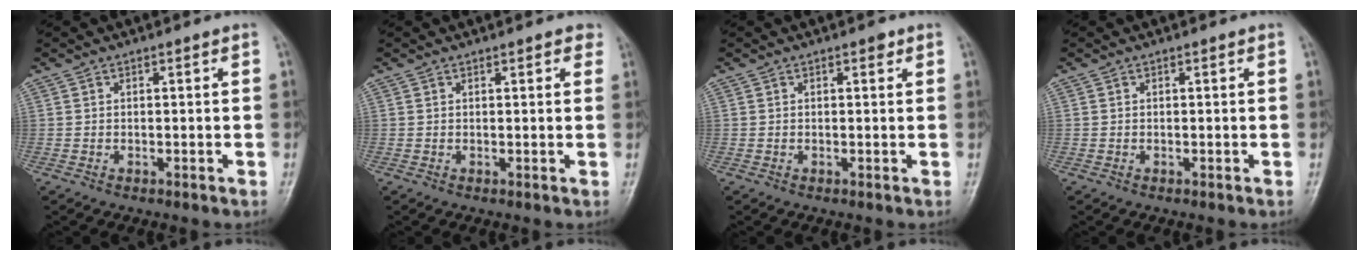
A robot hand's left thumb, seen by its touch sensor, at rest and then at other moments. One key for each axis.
{"total": 2.1, "fx": 1.3, "fy": 0.9, "fz": 1.3, "tx": -0.005, "ty": -0.002, "tz": 0.011}
{"total": 1.1, "fx": 0.6, "fy": 0.6, "fz": 0.7, "tx": -0.004, "ty": -0.001, "tz": 0.005}
{"total": 0.0}